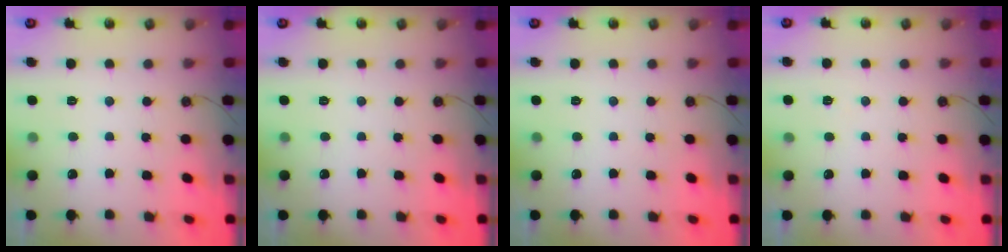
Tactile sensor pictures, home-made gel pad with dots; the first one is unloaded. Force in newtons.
{"total": 0.0}
{"total": 0.0}
{"total": 4.8, "press": 2.5, "slide": 4.1}